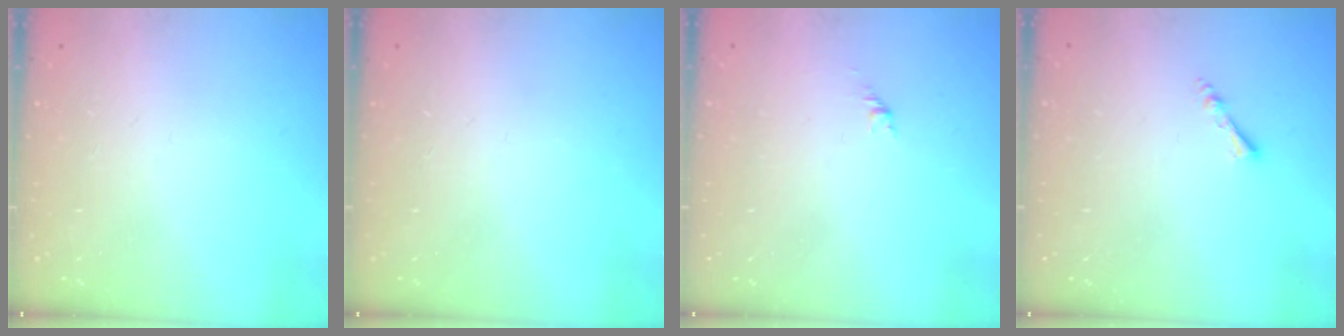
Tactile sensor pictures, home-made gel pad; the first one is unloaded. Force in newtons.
{"total": 0.0}
{"total": 1.7, "press": 1.6, "slide": 0.7}
{"total": 2.2, "press": 2.1, "slide": 0.4}